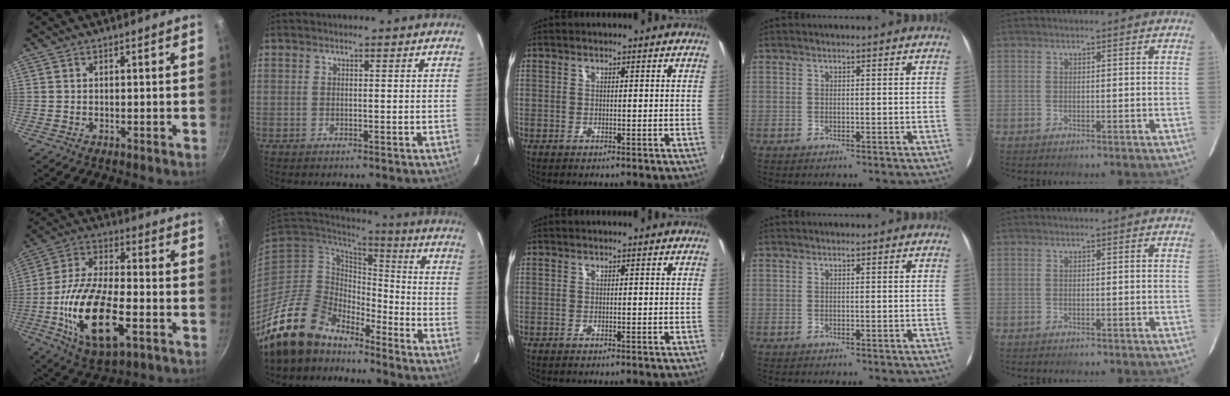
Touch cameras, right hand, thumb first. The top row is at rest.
{"thumb": {"total": 20.3, "force": [-5.9, 9.2, 17.1], "torque": [-0.322, 0.016, -0.107]}, "index": {"total": 15.5, "force": [-13.3, 7.0, 3.9], "torque": [-0.101, 0.005, -0.239]}}